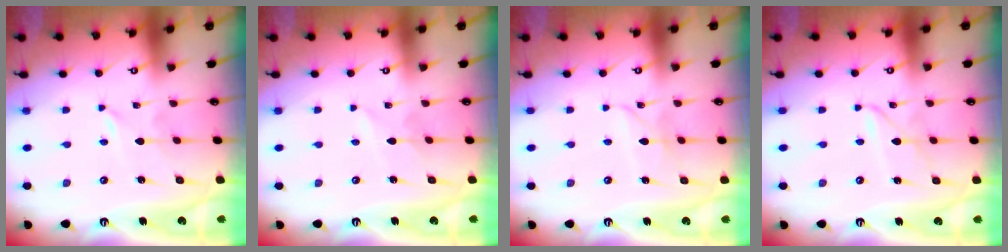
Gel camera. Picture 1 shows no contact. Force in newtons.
{"total": 1.5, "press": 1.5, "slide": 0.1}
{"total": 4.7, "press": 4.7, "slide": 0.2}
{"total": 3.5, "press": 3.5, "slide": 0.2}